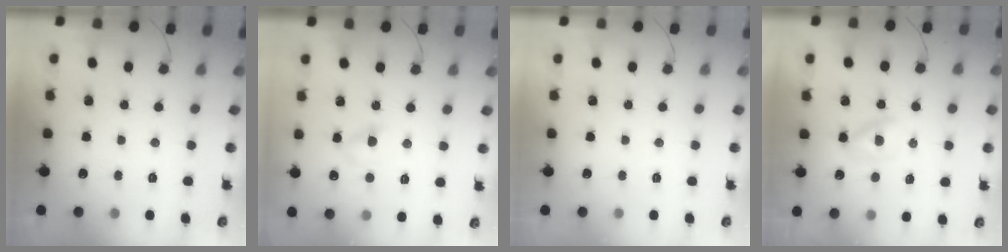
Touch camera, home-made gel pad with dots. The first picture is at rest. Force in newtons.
{"total": 4.9, "press": 4.6, "slide": 1.6}
{"total": 0.0}
{"total": 2.4, "press": 2.2, "slide": 1.0}